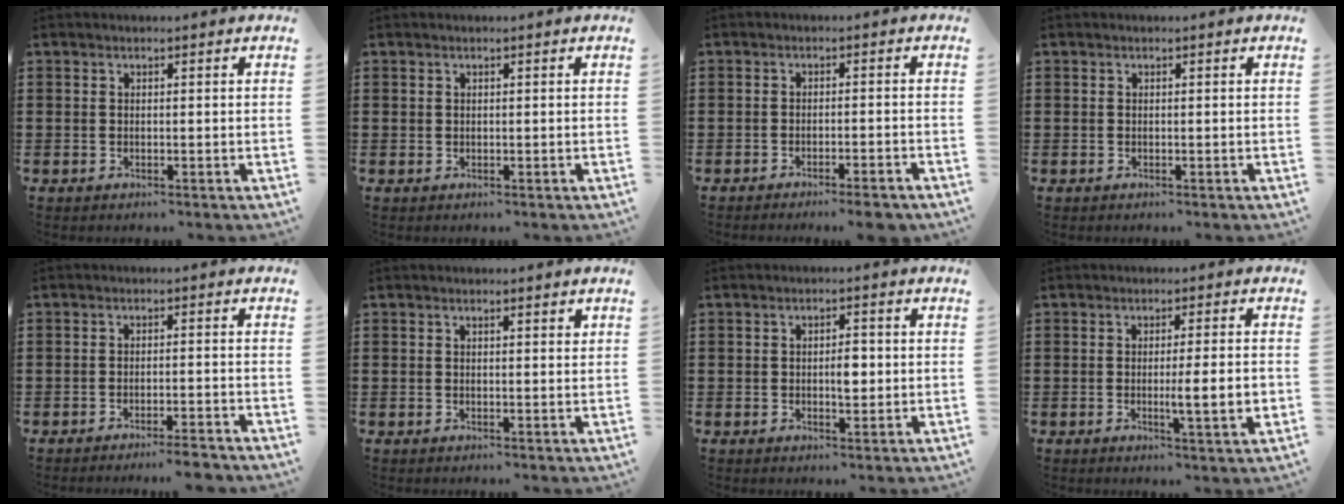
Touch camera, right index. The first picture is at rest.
{"total": 0.5, "force": [0.2, 0.4, 0.1], "torque": [-0.003, 0.003, 0.005]}
{"total": 2.8, "force": [-2.4, -0.4, 1.3], "torque": [-0.023, -0.003, -0.047]}
{"total": 0.0}
{"total": 3.0, "force": [-2.8, -0.4, 1.2], "torque": [-0.022, -0.004, -0.054]}
{"total": 0.7, "force": [0.4, 0.2, 0.5], "torque": [-0.011, 0.001, 0.007]}
{"total": 3.1, "force": [-0.1, 1.3, 2.8], "torque": [-0.045, 0.000, -0.005]}
{"total": 5.5, "force": [-0.9, 0.2, 5.4], "torque": [-0.082, -0.014, -0.018]}